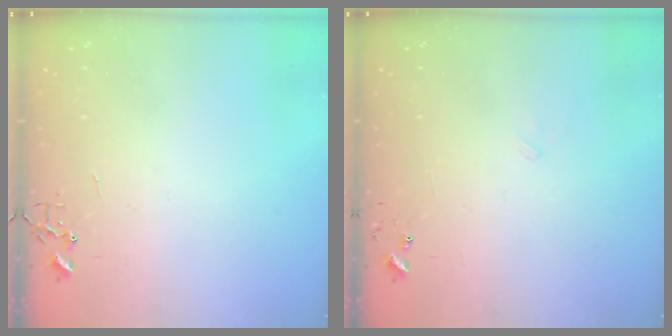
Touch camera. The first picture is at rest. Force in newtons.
{"total": 5.8, "press": 5.8, "slide": 0.5}